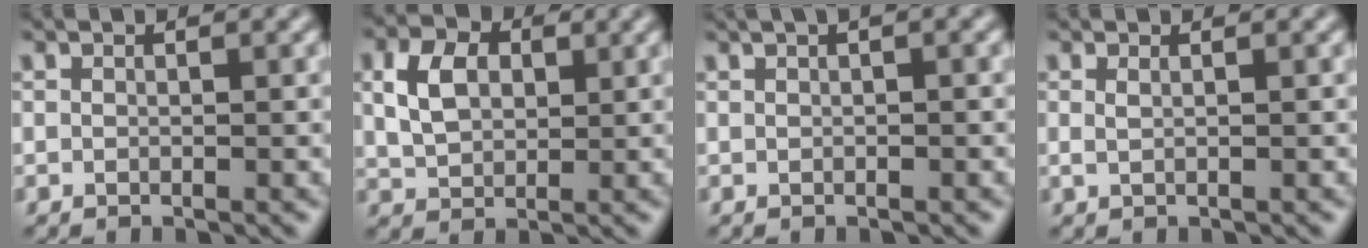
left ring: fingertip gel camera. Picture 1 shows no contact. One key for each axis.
{"total": 4.6, "fx": 1.4, "fy": 3.3, "fz": 2.9, "tx": -0.065, "ty": 0.005, "tz": 0.025}
{"total": 2.7, "fx": 1.3, "fy": 1.0, "fz": 2.2, "tx": -0.018, "ty": 0.010, "tz": 0.004}
{"total": 0.8, "fx": 0.4, "fy": 0.3, "fz": 0.7, "tx": -0.011, "ty": -0.002, "tz": 0.002}